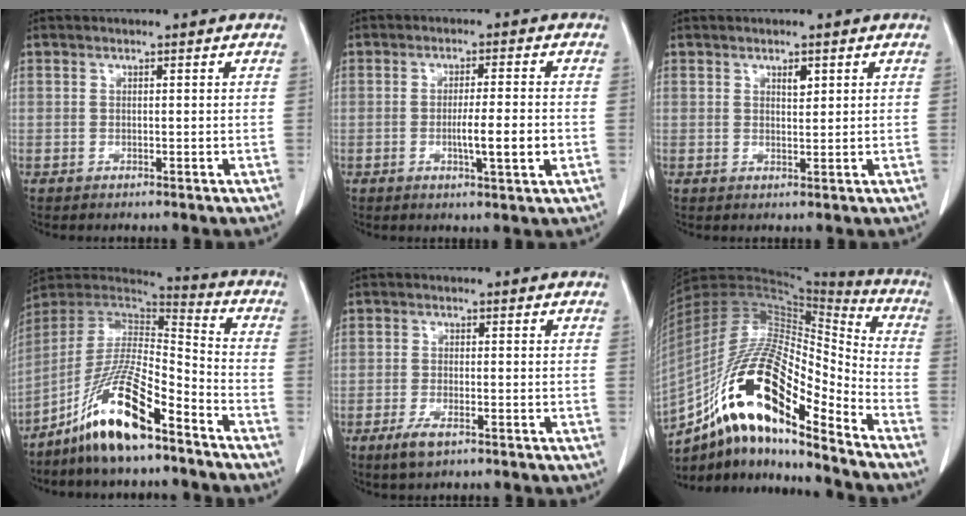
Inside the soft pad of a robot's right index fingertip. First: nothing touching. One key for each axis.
{"total": 6.1, "fx": -1.4, "fy": 0.1, "fz": 5.9, "tx": -0.096, "ty": -0.008, "tz": -0.021}
{"total": 1.5, "fx": 0.9, "fy": 0.6, "fz": 1.1, "tx": -0.016, "ty": -0.004, "tz": 0.014}
{"total": 15.3, "fx": -10.3, "fy": 2.4, "fz": 11.0, "tx": -0.216, "ty": -0.002, "tz": -0.189}
{"total": 3.2, "fx": -1.9, "fy": 0.9, "fz": 2.4, "tx": -0.051, "ty": -0.003, "tz": -0.033}
{"total": 21.5, "fx": -13.0, "fy": 4.9, "fz": 16.4, "tx": -0.323, "ty": 0.005, "tz": -0.229}